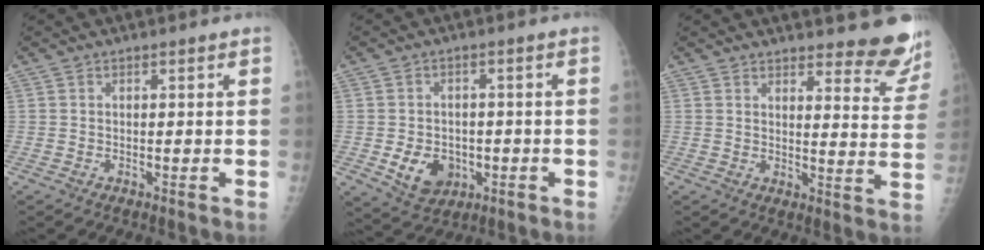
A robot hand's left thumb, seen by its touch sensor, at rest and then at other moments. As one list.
[{"total": 7.5, "force": [-1.7, 6.0, 4.2], "torque": [-0.045, 0.002, -0.015]}, {"total": 12.1, "force": [11.0, 3.1, 4.0], "torque": [-0.008, -0.090, 0.112]}]